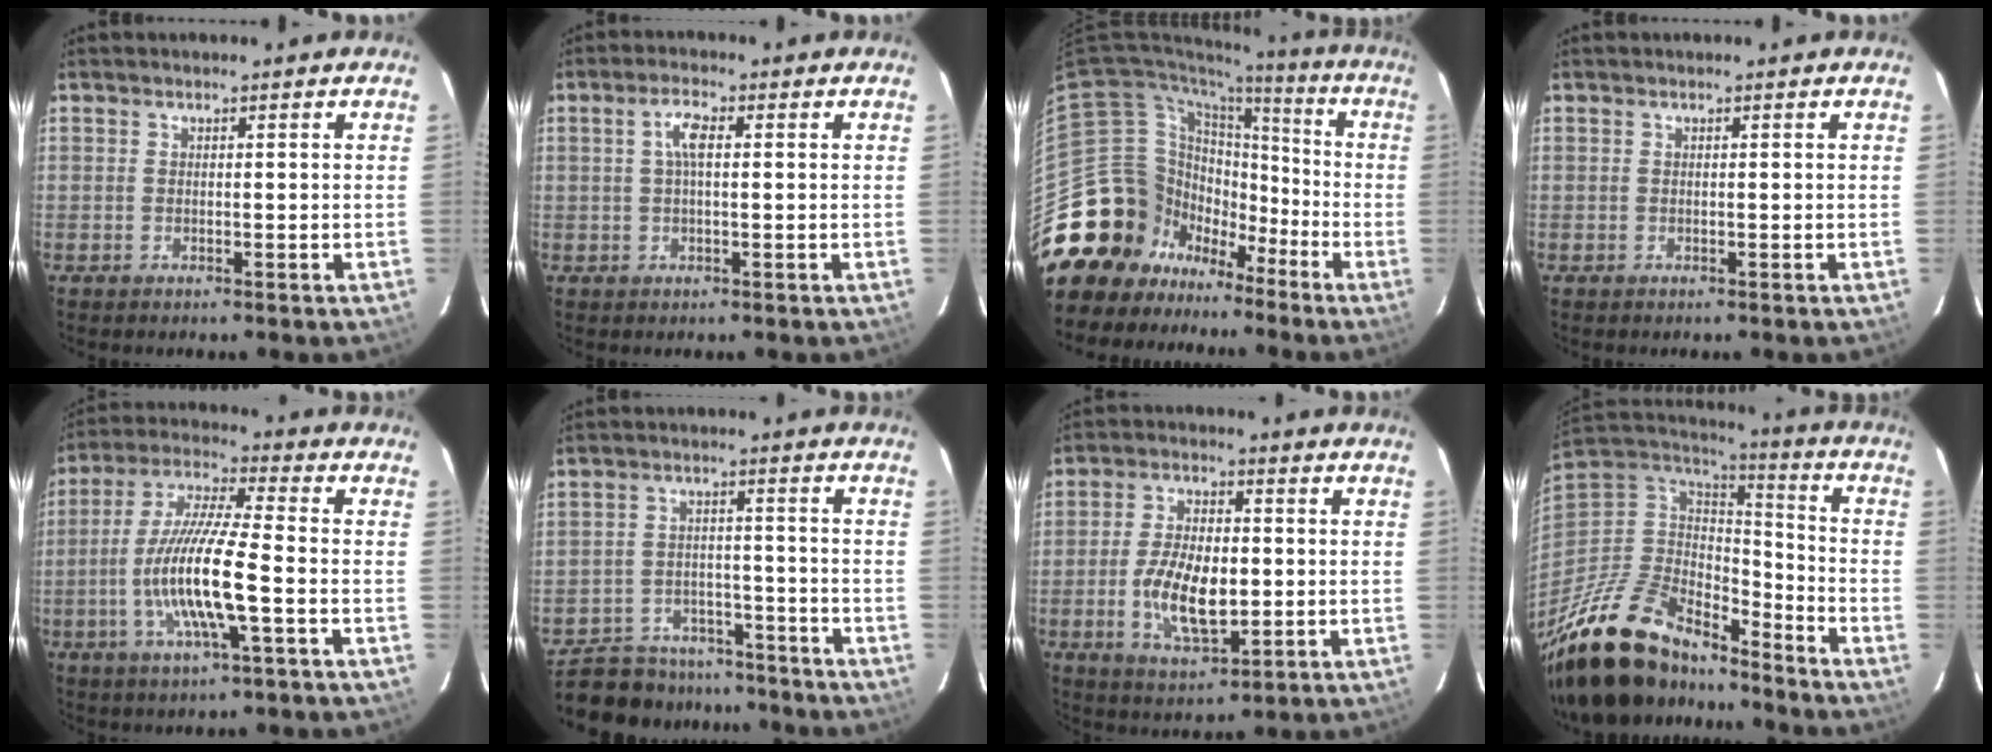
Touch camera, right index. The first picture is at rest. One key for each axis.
{"total": 3.4, "fx": 0.6, "fy": 1.1, "fz": 3.2, "tx": -0.065, "ty": 0.009, "tz": 0.011}
{"total": 20.1, "fx": -10.9, "fy": 16.1, "fz": 5.0, "tx": -0.143, "ty": 0.055, "tz": -0.172}
{"total": 0.0}
{"total": 14.3, "fx": -3.7, "fy": 1.4, "fz": 13.7, "tx": -0.274, "ty": -0.007, "tz": -0.070}
{"total": 17.6, "fx": -15.2, "fy": 7.0, "fz": 5.4, "tx": -0.134, "ty": 0.020, "tz": -0.209}
{"total": 11.4, "fx": -1.9, "fy": 5.4, "fz": 9.9, "tx": -0.195, "ty": -0.007, "tz": -0.028}
{"total": 24.6, "fx": -19.3, "fy": 9.4, "fz": 12.0, "tx": -0.255, "ty": -0.021, "tz": -0.332}